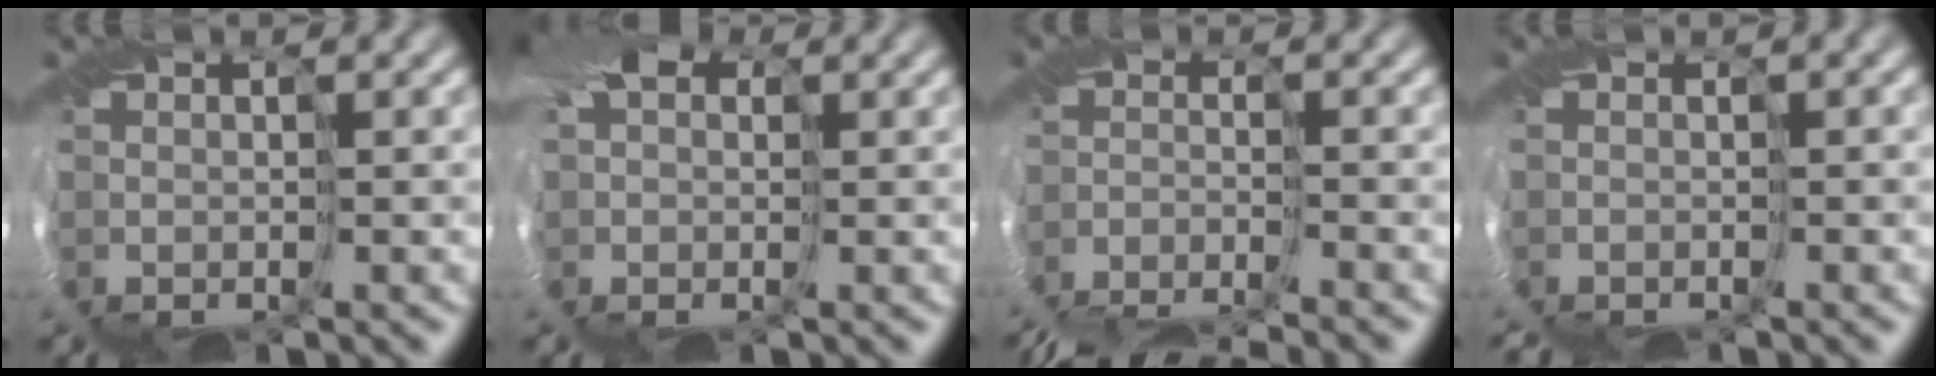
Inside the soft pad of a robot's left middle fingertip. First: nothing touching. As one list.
[{"total": 4.0, "force": [1.5, 3.0, 2.2], "torque": [-0.076, 0.010, 0.029]}, {"total": 9.8, "force": [-9.8, 0.2, 0.8], "torque": [-0.032, -0.035, -0.139]}, {"total": 3.4, "force": [-3.0, -1.3, -0.9], "torque": [0.003, -0.020, -0.030]}]